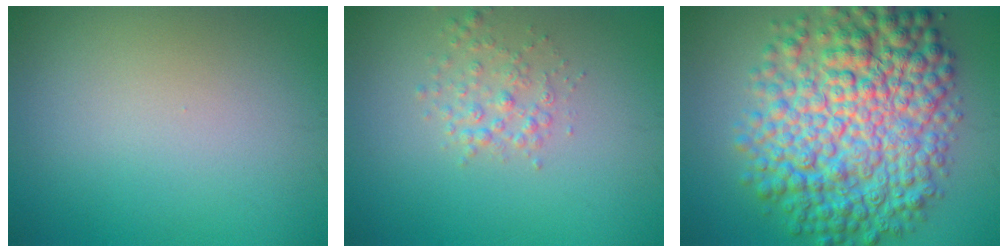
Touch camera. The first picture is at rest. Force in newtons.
{"total": 1.9, "press": 1.9, "slide": 0.1}
{"total": 11.9, "press": 11.9, "slide": 0.1}